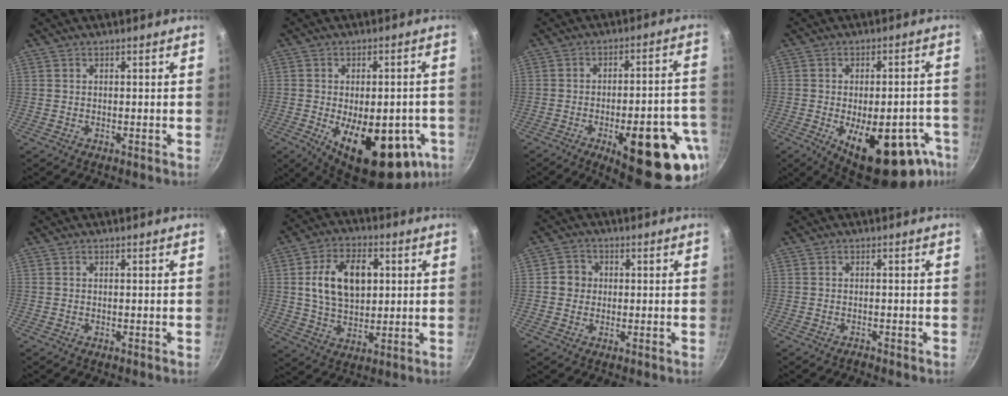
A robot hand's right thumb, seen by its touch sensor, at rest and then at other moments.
{"total": 22.1, "force": [-6.8, 10.8, 18.0], "torque": [-0.218, -0.002, -0.078]}
{"total": 22.4, "force": [-9.6, 8.1, 18.5], "torque": [-0.183, 0.027, -0.120]}
{"total": 22.0, "force": [-9.6, 10.0, 17.1], "torque": [-0.176, 0.016, -0.119]}
{"total": 0.0}
{"total": 13.5, "force": [2.5, 8.8, 10.0], "torque": [-0.148, 0.003, 0.042]}
{"total": 3.8, "force": [0.0, 3.6, 1.2], "torque": [0.003, 0.007, -0.008]}
{"total": 0.7, "force": [-0.7, 0.1, 0.2], "torque": [-0.005, 0.010, -0.008]}